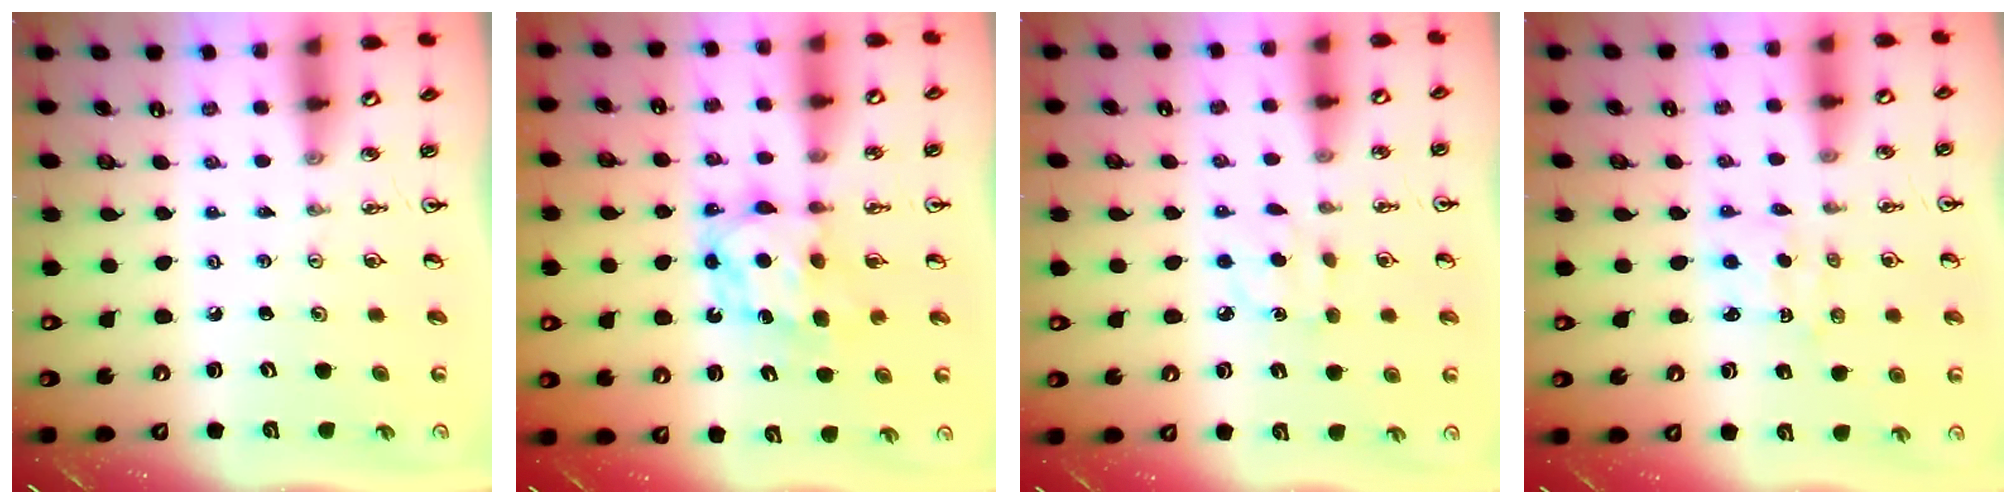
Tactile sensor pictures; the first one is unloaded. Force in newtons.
{"total": 7.3, "press": 7.3, "slide": 0.2}
{"total": 6.2, "press": 6.2, "slide": 0.7}
{"total": 1.6, "press": 1.5, "slide": 0.7}